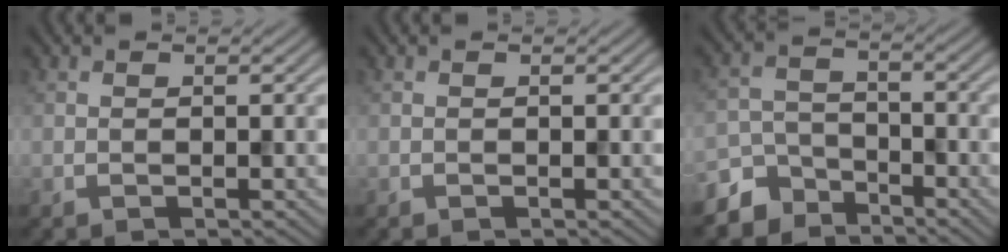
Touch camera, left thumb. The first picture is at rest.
{"total": 0.0}
{"total": 6.4, "force": [-5.2, 3.4, 1.4], "torque": [-0.035, -0.006, -0.112]}